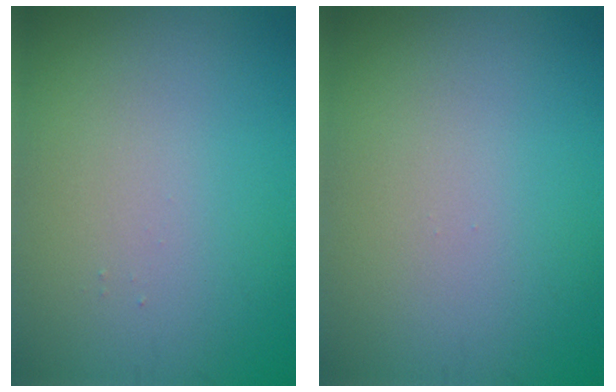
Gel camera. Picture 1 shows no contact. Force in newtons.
{"total": 0.0}